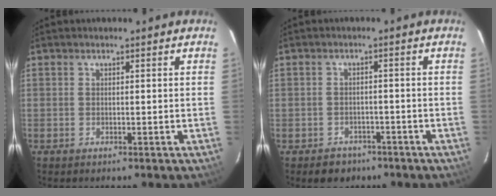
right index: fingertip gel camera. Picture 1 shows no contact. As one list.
[{"total": 4.6, "force": [-3.0, 3.5, 0.6], "torque": [-0.016, 0.018, -0.036]}]